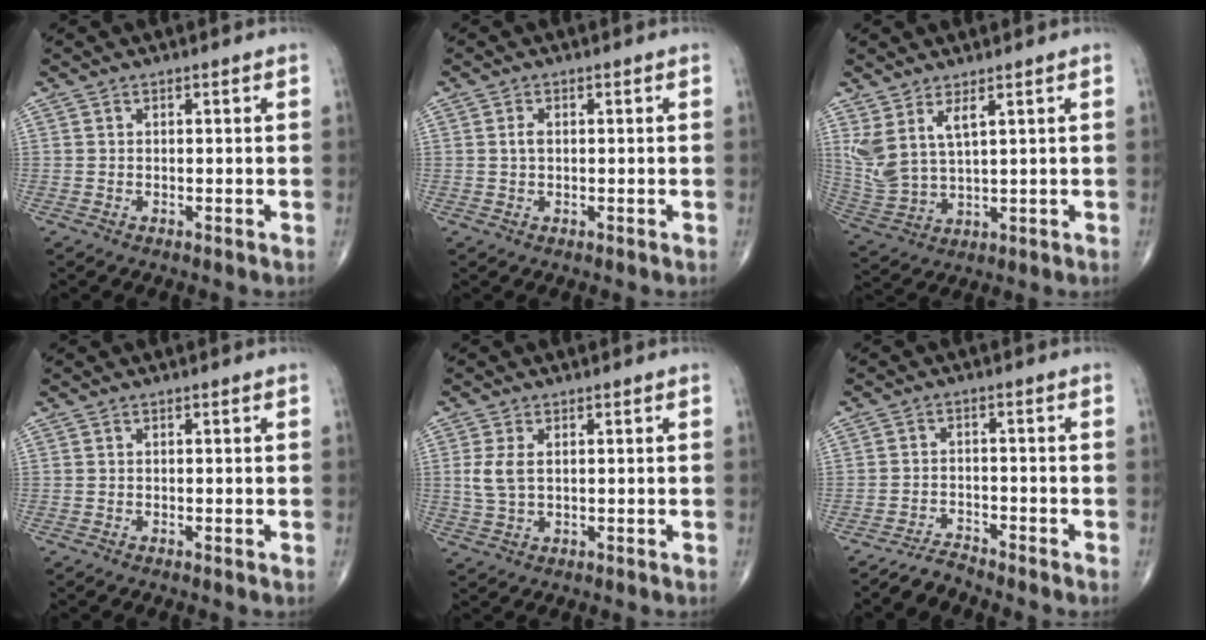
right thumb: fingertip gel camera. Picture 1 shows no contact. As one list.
[{"total": 1.5, "force": [0.2, 0.9, 1.2], "torque": [-0.023, 0.002, 0.002]}, {"total": 8.3, "force": [4.0, 3.1, 6.6], "torque": [-0.150, -0.022, 0.094]}, {"total": 0.0}, {"total": 4.1, "force": [0.7, 2.3, 3.3], "torque": [-0.082, 0.001, 0.016]}, {"total": 2.9, "force": [-2.9, 0.1, 0.0], "torque": [-0.002, 0.008, -0.057]}]